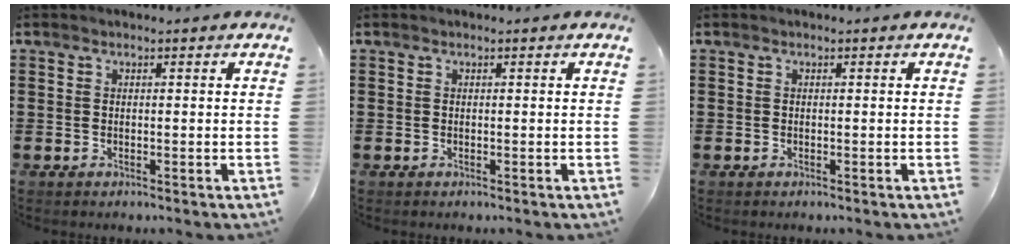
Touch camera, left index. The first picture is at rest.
{"total": 0.0}
{"total": 0.0}